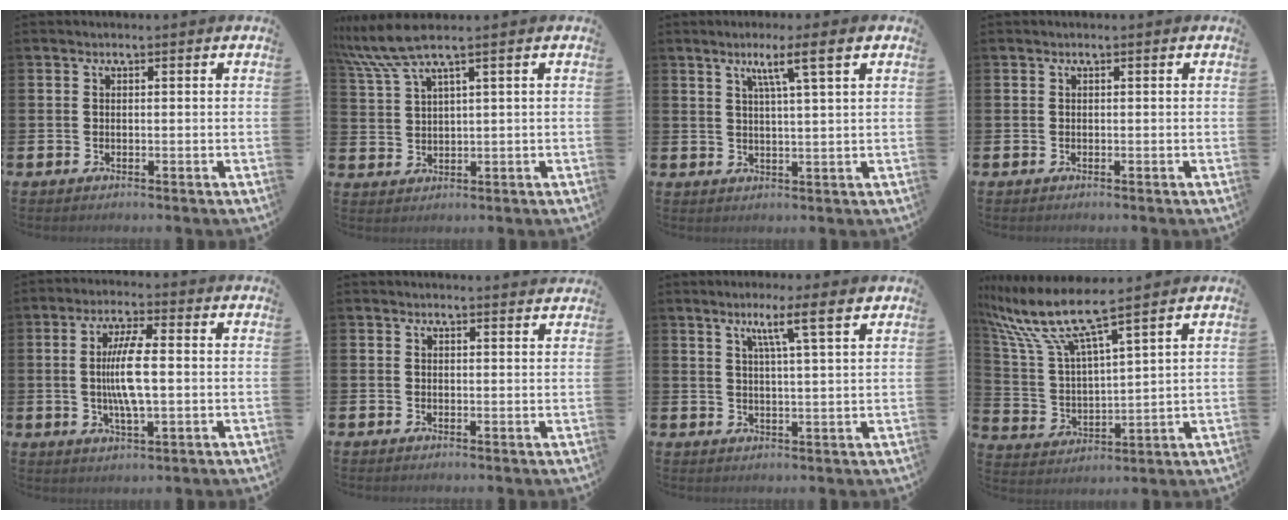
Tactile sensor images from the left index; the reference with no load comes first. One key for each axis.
{"total": 6.6, "fx": 4.9, "fy": 0.6, "fz": 4.3, "tx": -0.105, "ty": -0.004, "tz": 0.090}
{"total": 4.8, "fx": 2.8, "fy": -0.3, "fz": 3.9, "tx": -0.081, "ty": 0.000, "tz": 0.043}
{"total": 0.0}
{"total": 7.1, "fx": 0.2, "fy": 1.8, "fz": 6.9, "tx": -0.133, "ty": 0.002, "tz": -0.002}
{"total": 1.2, "fx": 1.2, "fy": 0.0, "fz": -0.1, "tx": 0.016, "ty": -0.012, "tz": 0.019}
{"total": 5.2, "fx": 3.6, "fy": -0.1, "fz": 3.8, "tx": -0.069, "ty": -0.015, "tz": 0.054}
{"total": 8.6, "fx": 7.5, "fy": 0.5, "fz": 4.1, "tx": -0.121, "ty": -0.046, "tz": 0.124}